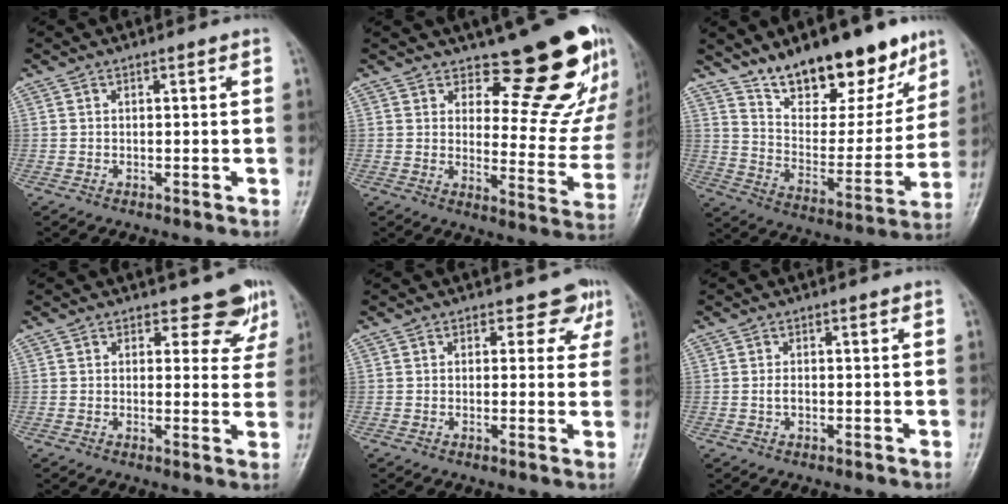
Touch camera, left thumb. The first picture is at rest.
{"total": 16.1, "force": [12.9, 5.8, 7.7], "torque": [-0.039, -0.120, 0.163]}
{"total": 20.9, "force": [15.0, 9.2, 11.2], "torque": [-0.118, -0.086, 0.244]}
{"total": 5.6, "force": [4.5, 3.1, 1.0], "torque": [0.022, -0.033, 0.042]}
{"total": 4.1, "force": [2.7, 3.0, 0.9], "torque": [0.024, -0.014, 0.018]}
{"total": 1.2, "force": [-0.1, 0.7, 1.0], "torque": [-0.018, 0.000, -0.002]}